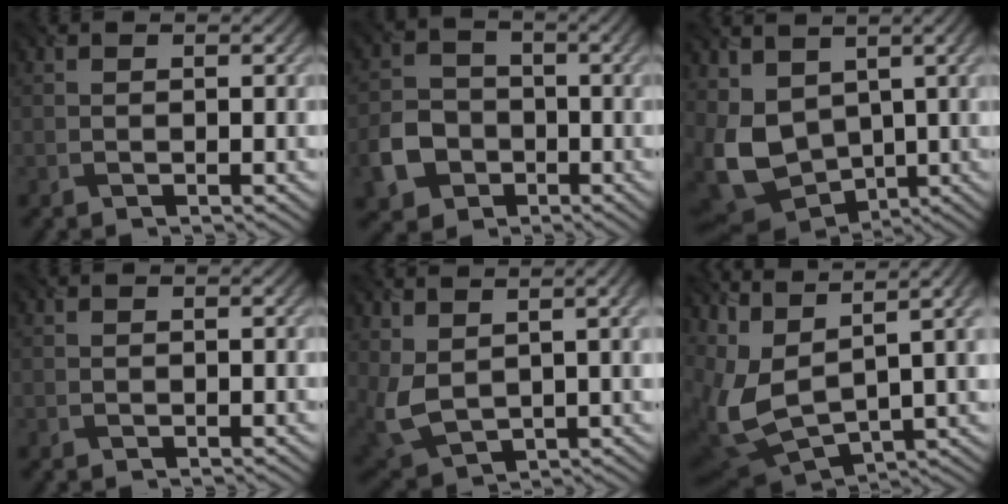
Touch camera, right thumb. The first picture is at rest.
{"total": 6.4, "force": [-2.7, 5.0, 3.0], "torque": [-0.073, -0.009, -0.061]}
{"total": 11.2, "force": [1.6, 7.2, 8.4], "torque": [-0.228, -0.018, 0.041]}
{"total": 0.0}
{"total": 9.2, "force": [2.8, 4.4, 7.6], "torque": [-0.196, -0.009, 0.061]}
{"total": 14.4, "force": [4.0, 5.2, 12.8], "torque": [-0.288, 0.003, 0.097]}